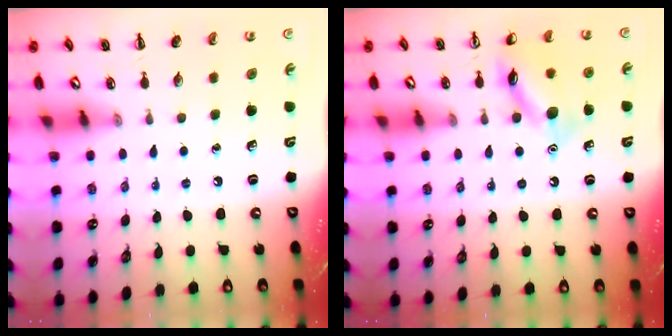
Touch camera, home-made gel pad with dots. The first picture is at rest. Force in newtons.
{"total": 11.9, "press": 11.8, "slide": 0.9}